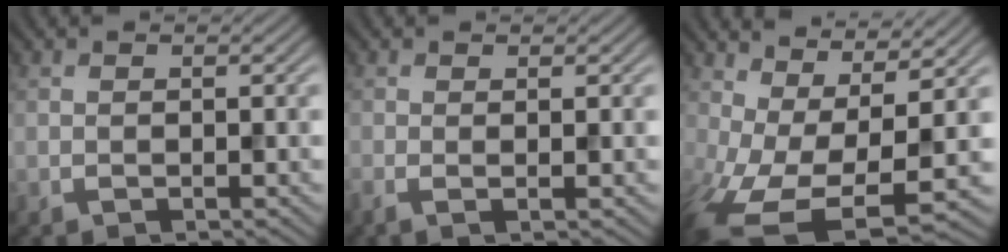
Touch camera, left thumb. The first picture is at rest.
{"total": 1.2, "force": [-0.1, 0.4, 1.2], "torque": [-0.019, -0.001, -0.004]}
{"total": 13.5, "force": [-2.6, 6.2, 11.7], "torque": [-0.247, -0.033, -0.021]}